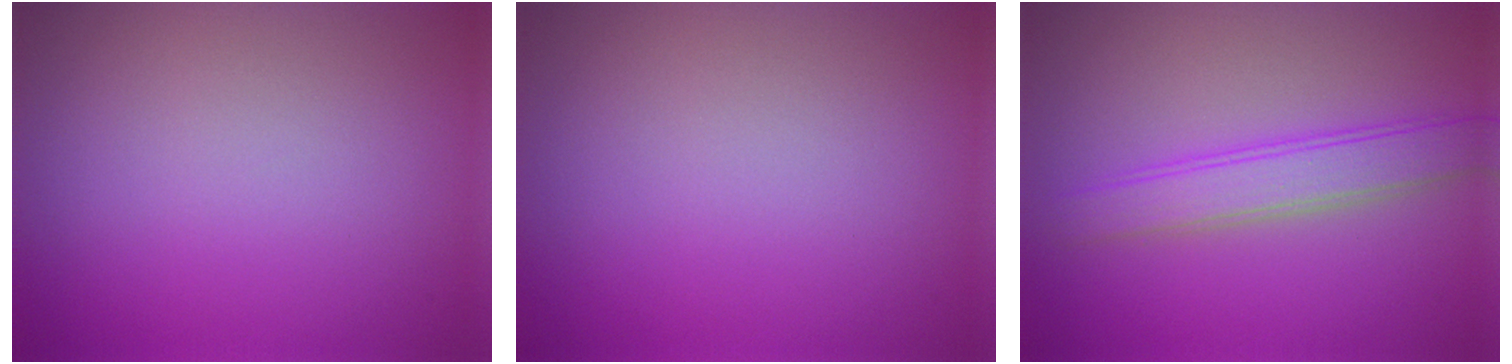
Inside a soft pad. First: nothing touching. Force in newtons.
{"total": 0.0}
{"total": 3.5, "press": 3.5, "slide": 0.1}